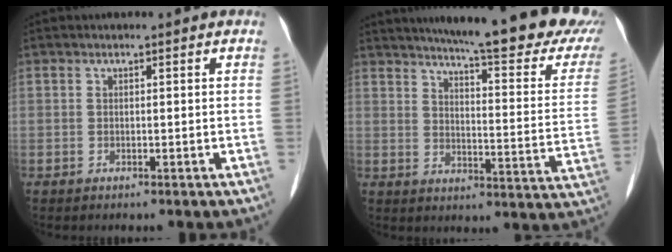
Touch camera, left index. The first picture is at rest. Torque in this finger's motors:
{"motor_torque": [0.47, -1.67, 0.44, 0.08]}